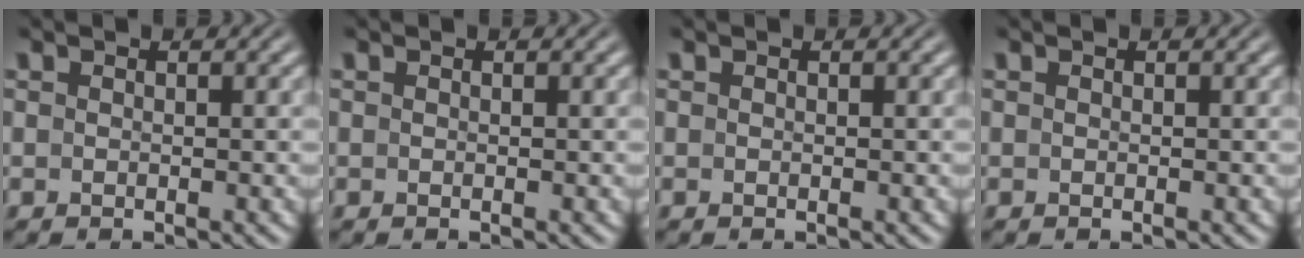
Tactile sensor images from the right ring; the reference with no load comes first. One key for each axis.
{"total": 0.0}
{"total": 0.0}
{"total": 0.0}